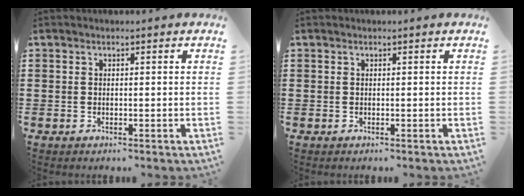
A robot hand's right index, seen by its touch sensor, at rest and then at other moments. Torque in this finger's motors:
{"motor_torque": [1.54, 0.60, 0.00, 0.00]}